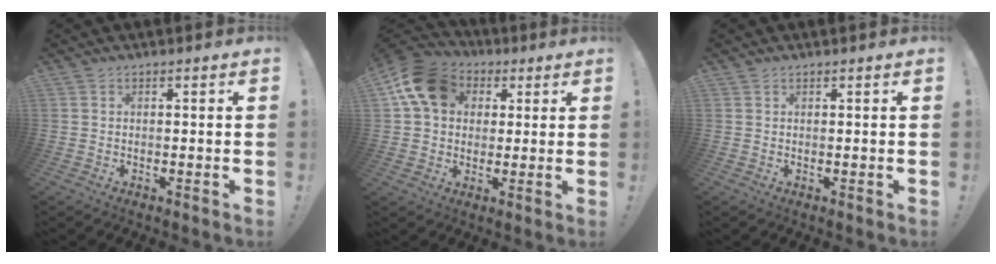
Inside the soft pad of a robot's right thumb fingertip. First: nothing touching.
{"total": 14.3, "force": [4.6, 11.0, 7.8], "torque": [-0.121, -0.006, 0.096]}
{"total": 0.0}